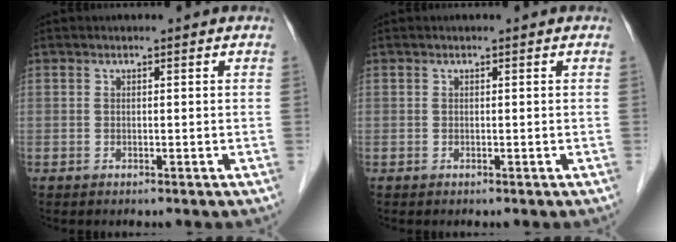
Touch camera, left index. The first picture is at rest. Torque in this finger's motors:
{"motor_torque": [0.00, 0.00, -0.03, 0.00]}